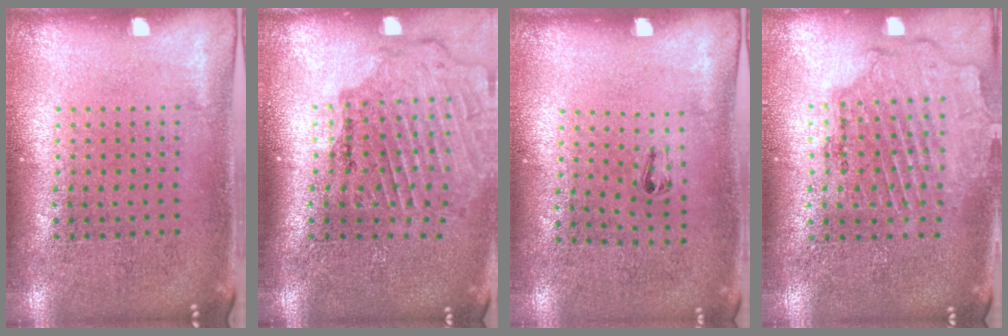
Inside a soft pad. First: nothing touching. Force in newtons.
{"total": 1.7, "press": 1.7, "slide": 0.3}
{"total": 0.5, "press": 0.3, "slide": 0.5}
{"total": 1.8, "press": 1.7, "slide": 0.6}